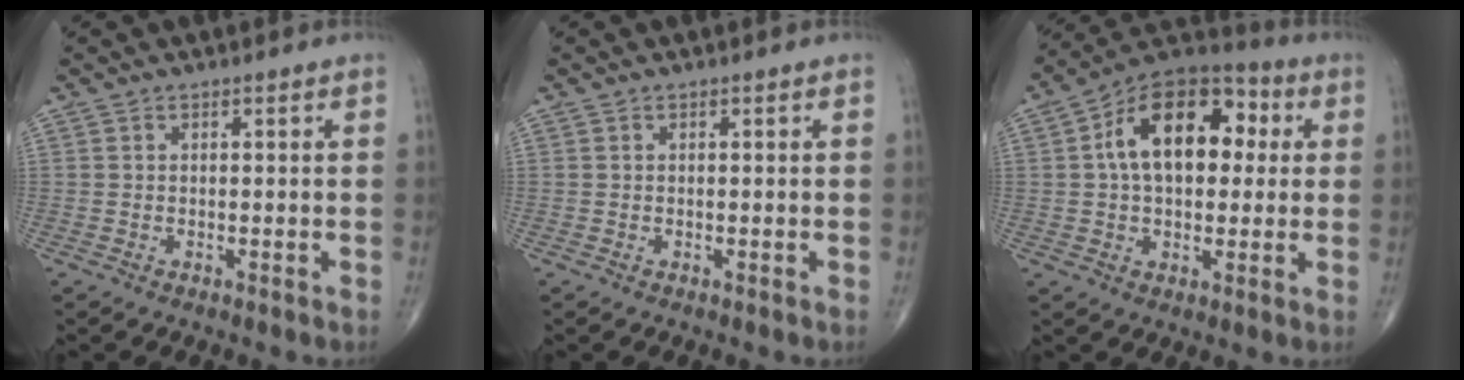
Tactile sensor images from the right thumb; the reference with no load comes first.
{"total": 0.0}
{"total": 17.9, "force": [3.3, 10.8, 13.9], "torque": [-0.194, 0.029, 0.044]}